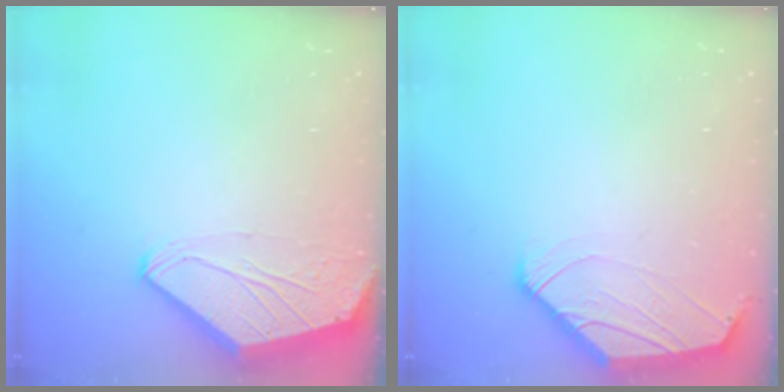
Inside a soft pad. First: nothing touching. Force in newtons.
{"total": 0.6, "press": 0.6, "slide": 0.2}